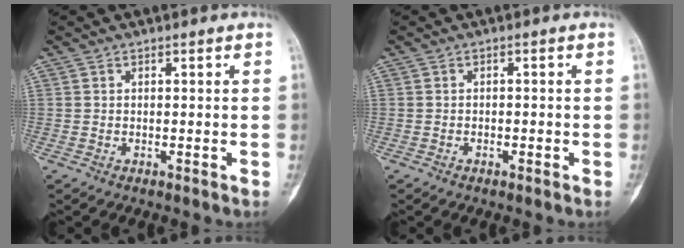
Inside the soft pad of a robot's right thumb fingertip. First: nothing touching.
{"total": 1.1, "force": [-0.5, 0.7, 0.8], "torque": [-0.014, 0.006, -0.007]}